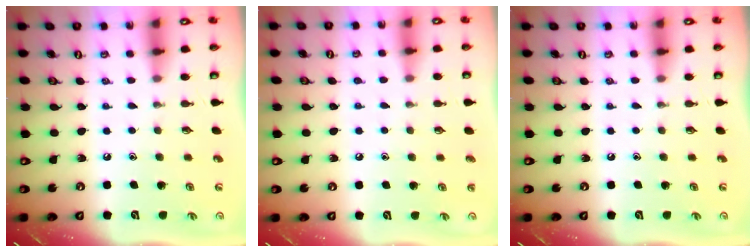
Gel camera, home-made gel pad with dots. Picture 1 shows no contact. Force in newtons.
{"total": 2.3, "press": 2.3, "slide": 0.2}
{"total": 0.0}